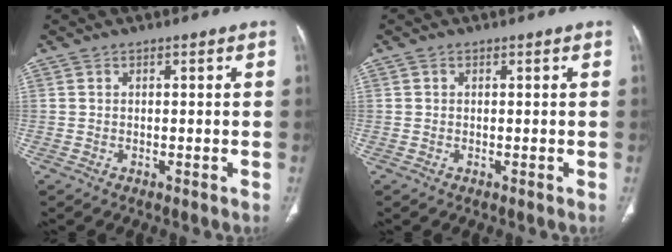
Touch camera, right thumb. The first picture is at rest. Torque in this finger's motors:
{"motor_torque": [0.43, 0.21, -0.27, 0.10, 0.10]}